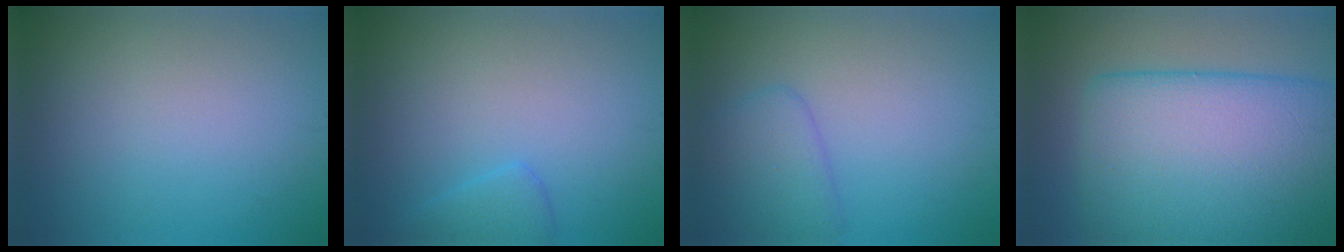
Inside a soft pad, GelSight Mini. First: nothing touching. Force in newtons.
{"total": 1.7, "press": 1.7, "slide": 0.1}
{"total": 2.9, "press": 2.9, "slide": 0.1}
{"total": 14.8, "press": 14.8, "slide": 0.4}